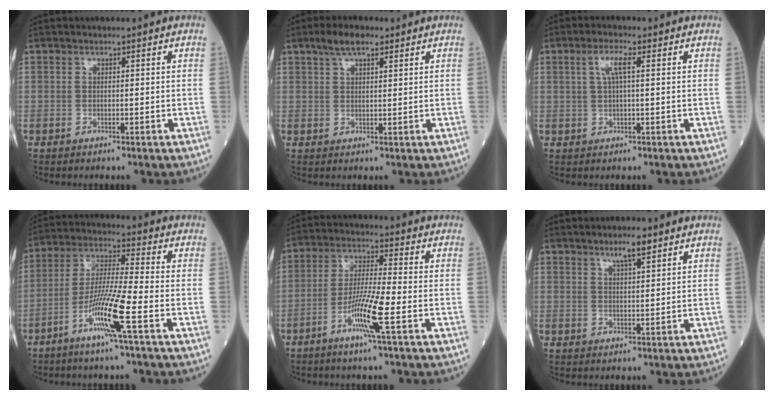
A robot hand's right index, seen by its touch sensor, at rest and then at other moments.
{"total": 4.4, "force": [3.0, 1.3, 2.9], "torque": [-0.060, 0.015, 0.056]}
{"total": 3.3, "force": [1.1, 0.3, 3.1], "torque": [-0.067, 0.011, 0.024]}
{"total": 10.1, "force": [-4.6, -0.9, 9.0], "torque": [-0.176, -0.008, -0.091]}
{"total": 8.1, "force": [-3.4, -0.6, 7.3], "torque": [-0.143, -0.008, -0.068]}
{"total": 3.3, "force": [2.4, 0.2, 2.3], "torque": [-0.045, 0.000, 0.043]}